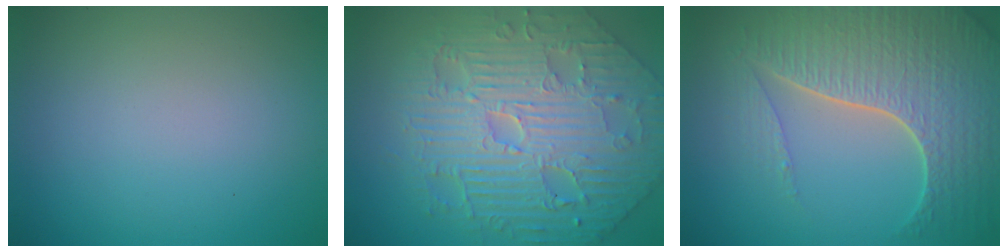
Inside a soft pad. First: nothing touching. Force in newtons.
{"total": 8.4, "press": 6.7, "slide": 5.2}
{"total": 7.7, "press": 5.6, "slide": 5.3}